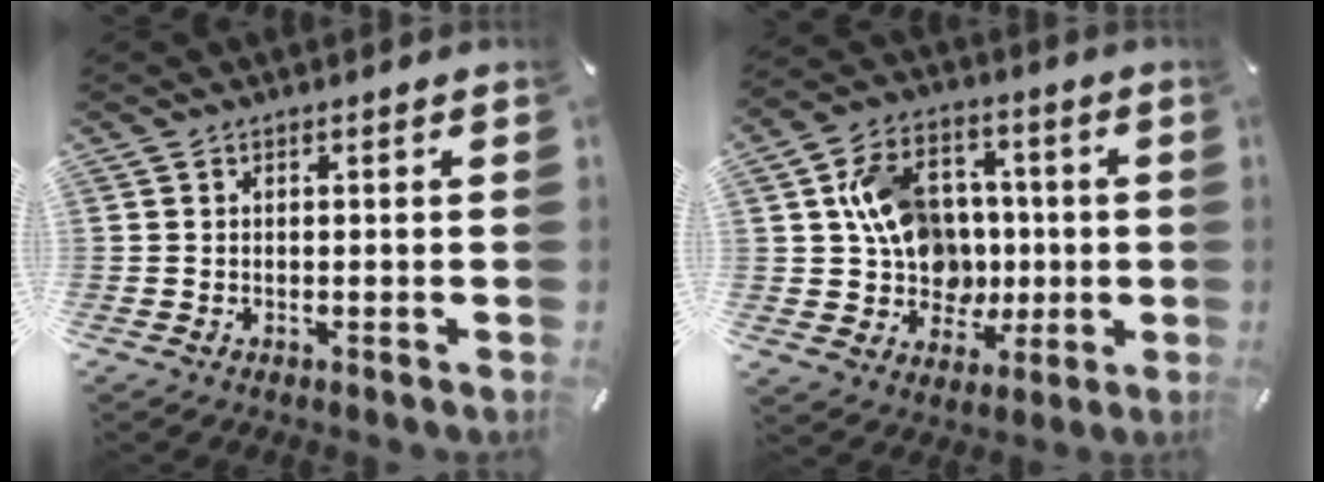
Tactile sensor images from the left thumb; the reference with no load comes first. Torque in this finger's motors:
{"motor_torque": [1.39, 1.46, 0.91, 0.44, 0.17]}